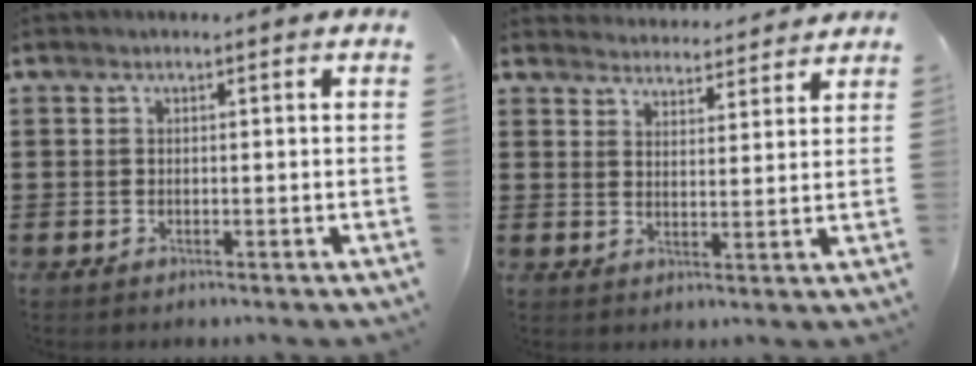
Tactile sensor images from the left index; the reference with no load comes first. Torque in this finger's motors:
{"motor_torque": [1.25, -0.89, -0.01, -0.01]}